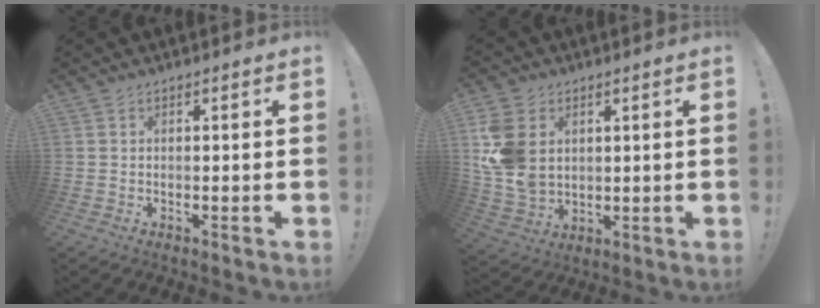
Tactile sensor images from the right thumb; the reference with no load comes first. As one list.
[{"total": 13.9, "force": [3.6, 10.6, 8.2], "torque": [-0.167, -0.011, 0.074]}]